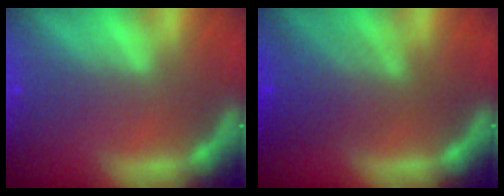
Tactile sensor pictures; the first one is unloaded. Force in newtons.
{"total": 5.1}